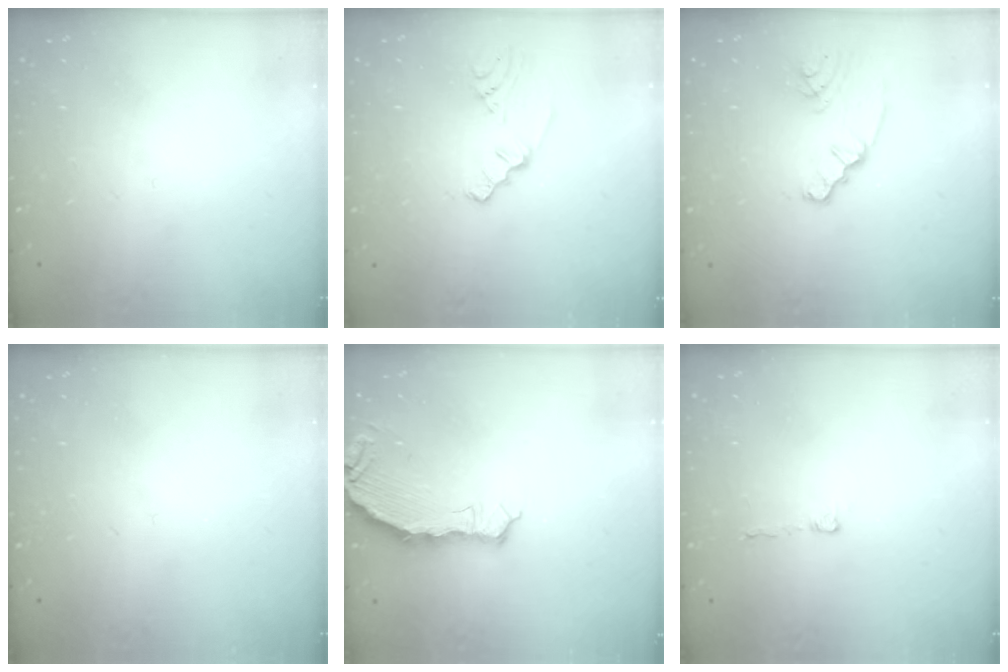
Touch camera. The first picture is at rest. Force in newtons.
{"total": 2.0, "press": 1.4, "slide": 1.4}
{"total": 2.5, "press": 2.5, "slide": 0.3}
{"total": 0.0}
{"total": 7.3, "press": 5.5, "slide": 4.8}
{"total": 2.1, "press": 2.1, "slide": 0.2}